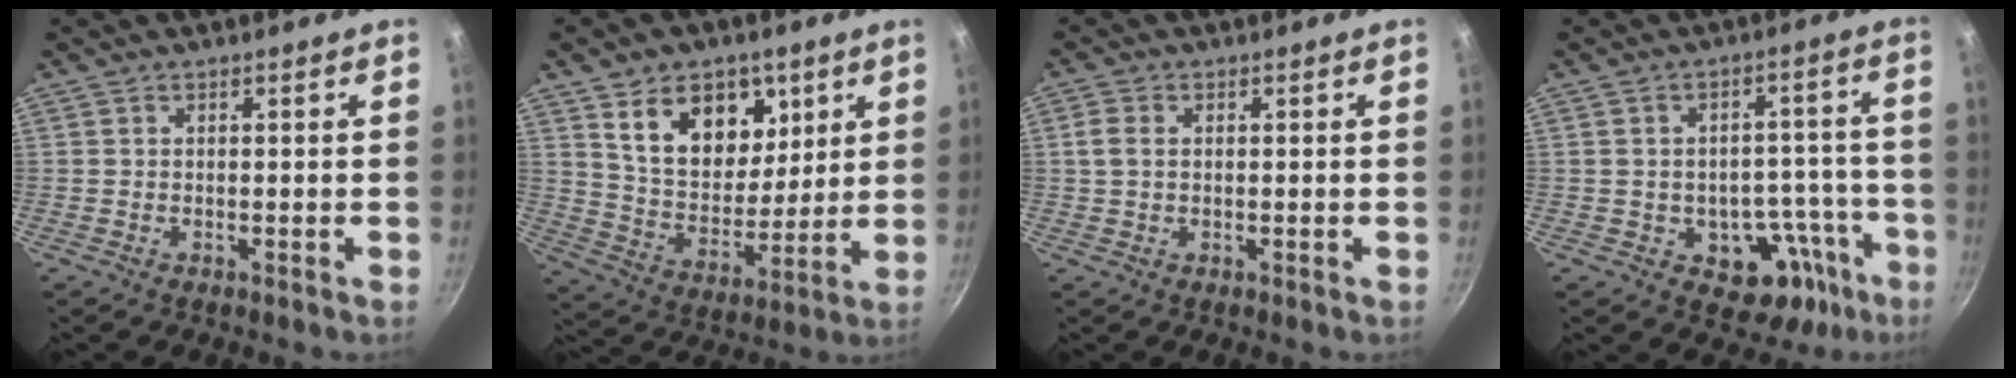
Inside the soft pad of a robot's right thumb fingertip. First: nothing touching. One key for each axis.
{"total": 15.5, "fx": 7.3, "fy": 10.4, "fz": 8.9, "tx": -0.098, "ty": -0.042, "tz": 0.139}
{"total": 2.9, "fx": 0.5, "fy": 1.9, "fz": 2.1, "tx": -0.050, "ty": 0.004, "tz": 0.011}
{"total": 12.1, "fx": -6.0, "fy": 7.8, "fz": 7.1, "tx": -0.056, "ty": 0.054, "tz": -0.071}